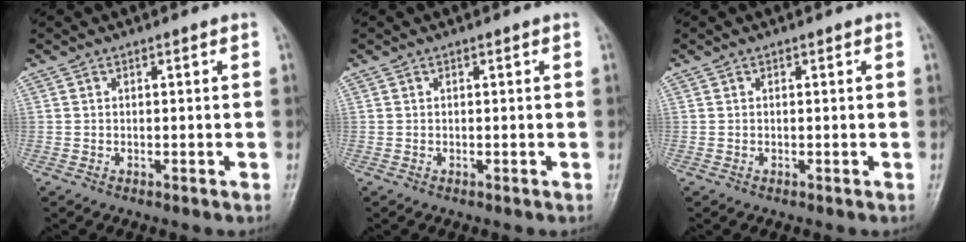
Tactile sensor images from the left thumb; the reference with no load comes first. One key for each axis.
{"total": 0.0}
{"total": 0.0}